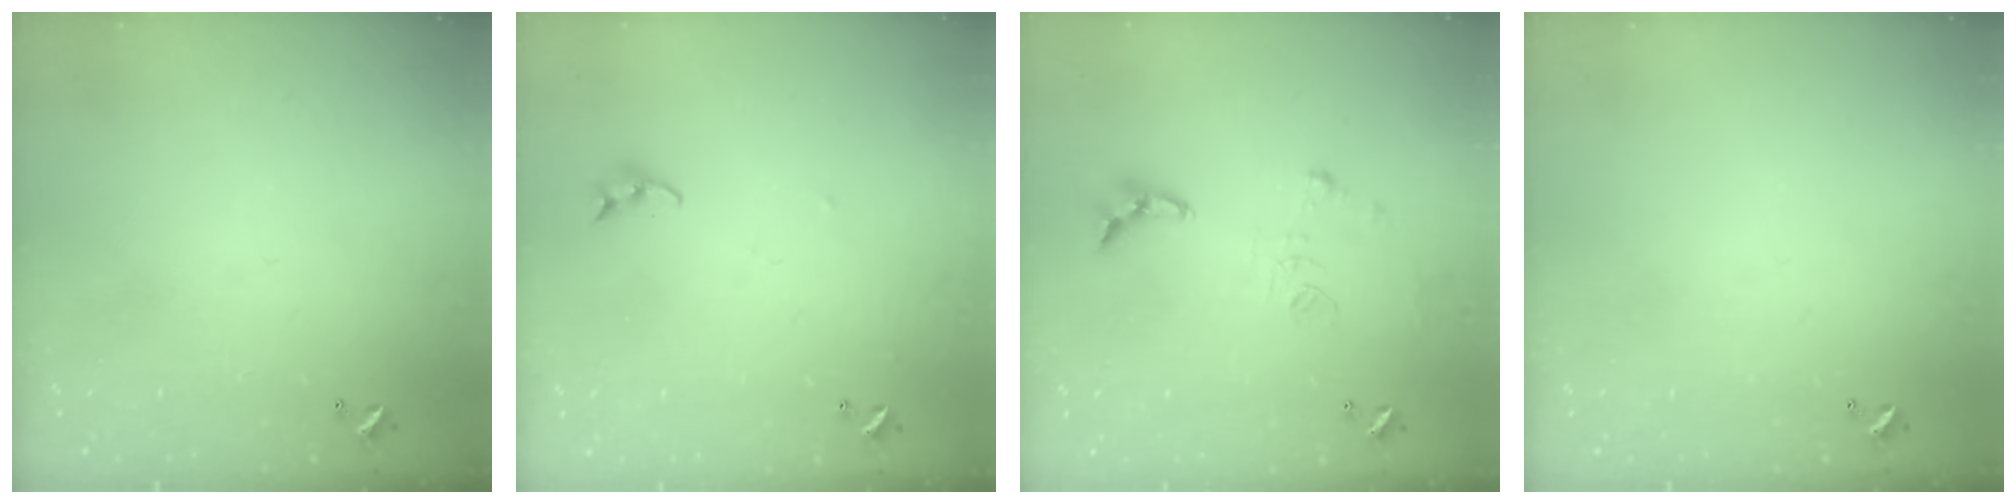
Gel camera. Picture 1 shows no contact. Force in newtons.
{"total": 4.2, "press": 4.1, "slide": 0.4}
{"total": 9.3, "press": 9.3, "slide": 0.8}
{"total": 0.0}